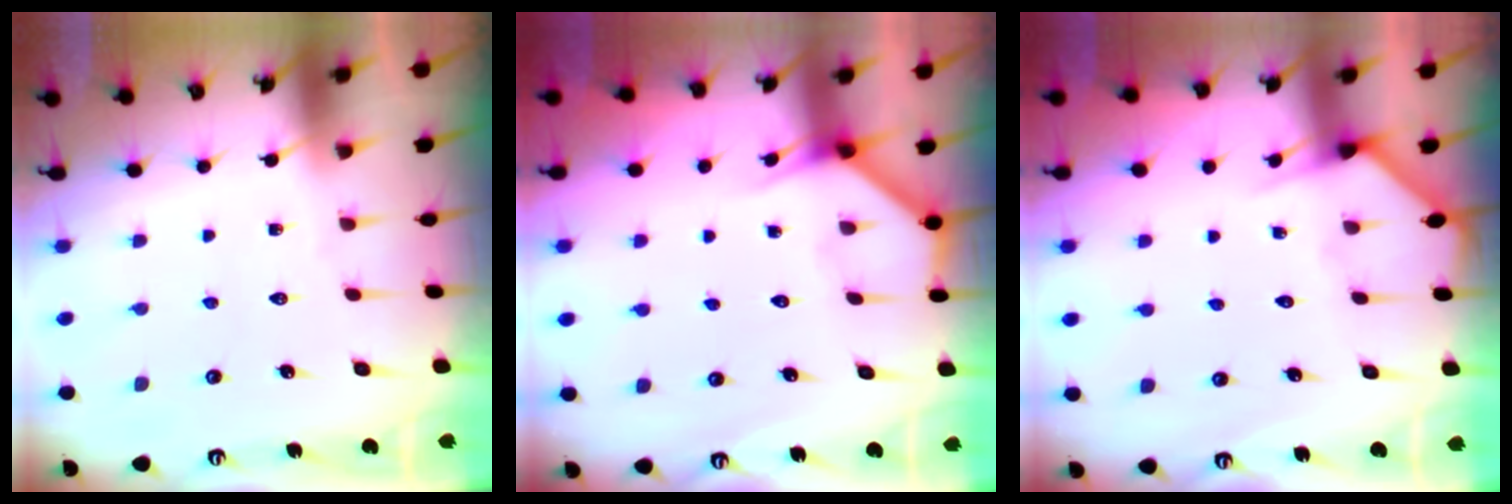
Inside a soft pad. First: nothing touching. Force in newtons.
{"total": 3.3, "press": 3.3, "slide": 0.2}
{"total": 4.8, "press": 4.8, "slide": 0.2}